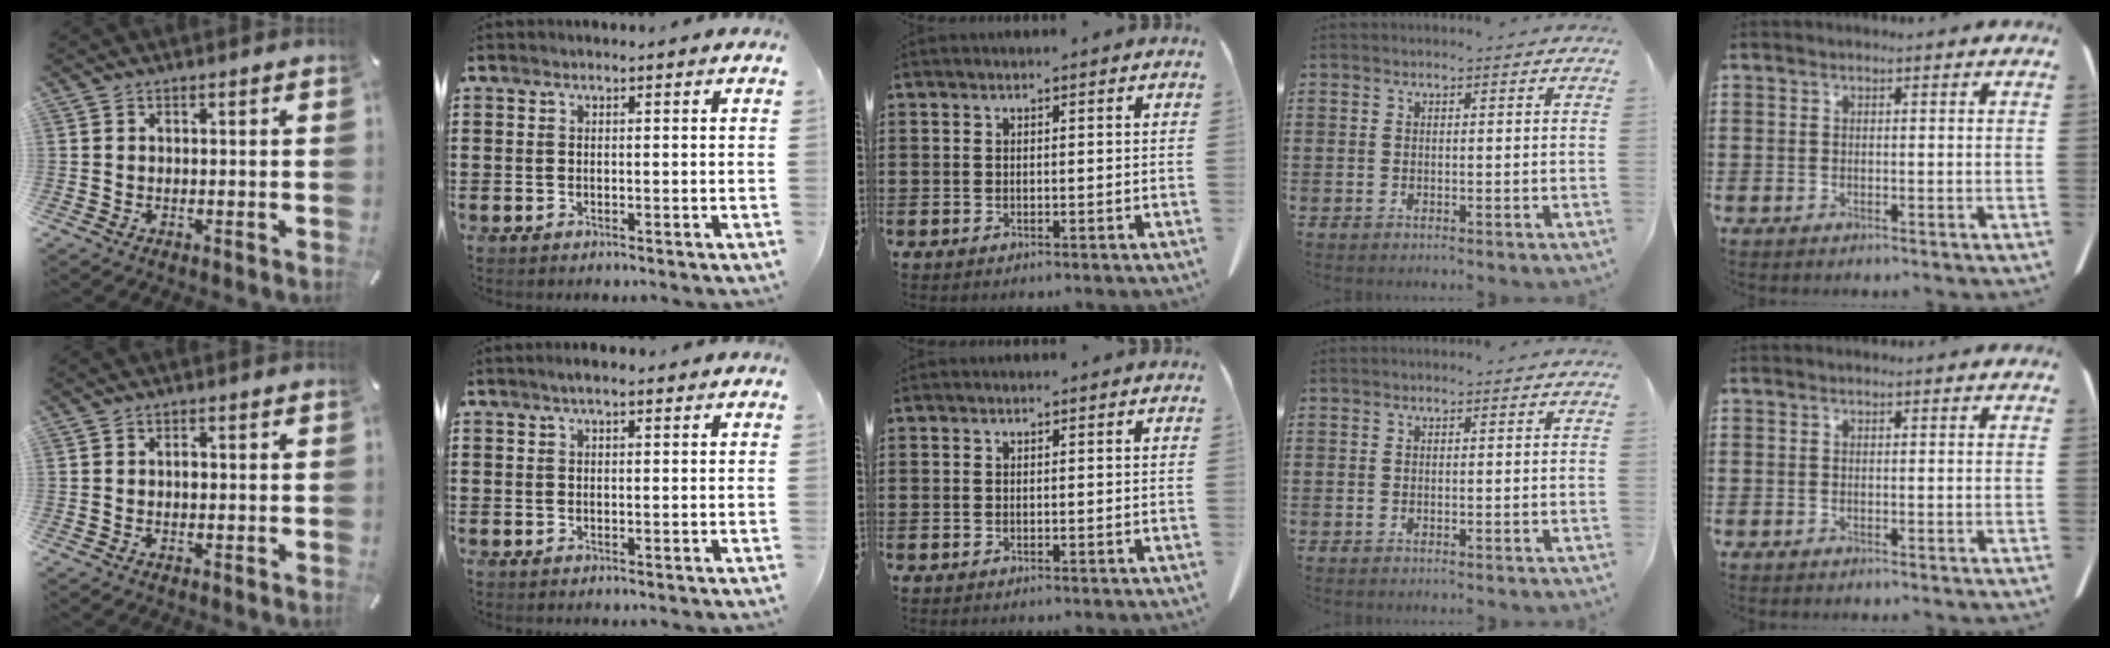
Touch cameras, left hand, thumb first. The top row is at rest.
{"thumb": {"total": 1.1, "force": [0.0, 0.6, 0.9], "torque": [-0.010, -0.004, -0.001]}, "index": {"total": 1.9, "force": [1.2, 0.5, 1.4], "torque": [-0.029, 0.005, 0.020]}}